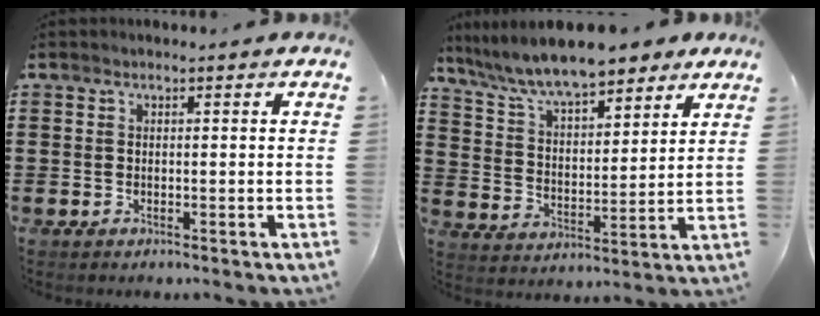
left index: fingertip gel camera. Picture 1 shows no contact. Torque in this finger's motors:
{"motor_torque": [1.58, -0.55, 0.95, 0.21]}